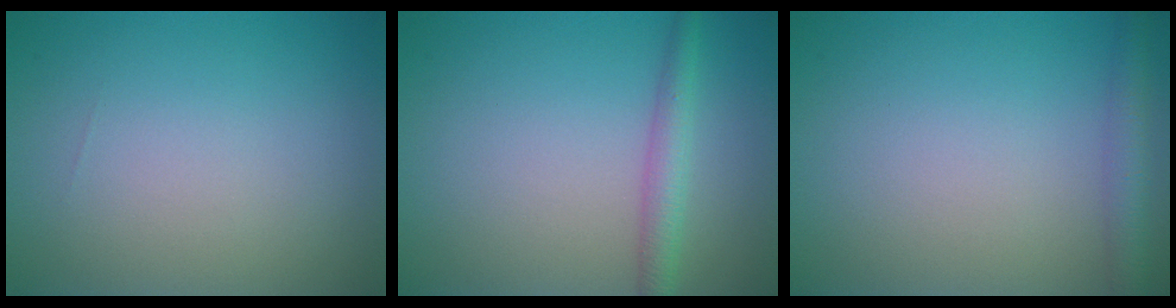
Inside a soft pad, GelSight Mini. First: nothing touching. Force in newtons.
{"total": 2.5, "press": 2.5, "slide": 0.1}
{"total": 2.7, "press": 2.7, "slide": 0.2}